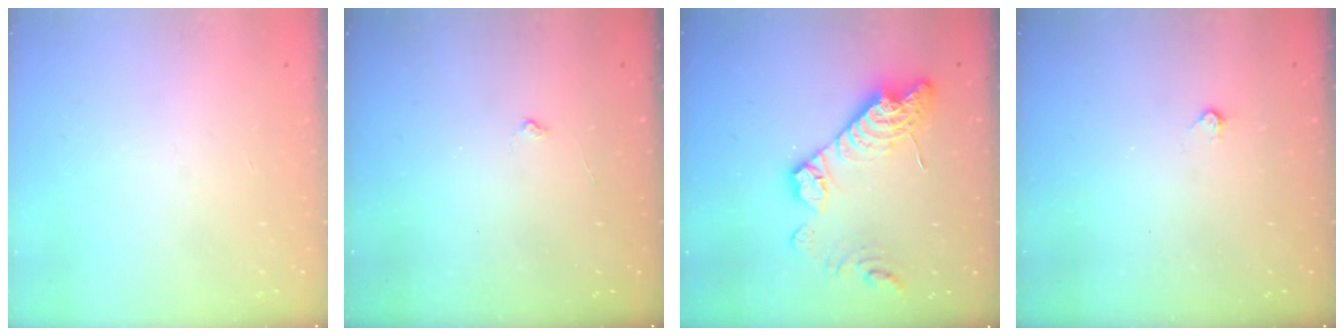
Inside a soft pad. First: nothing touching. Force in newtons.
{"total": 3.0, "press": 3.0, "slide": 0.3}
{"total": 15.7, "press": 15.7, "slide": 1.0}
{"total": 2.2, "press": 2.2, "slide": 0.4}